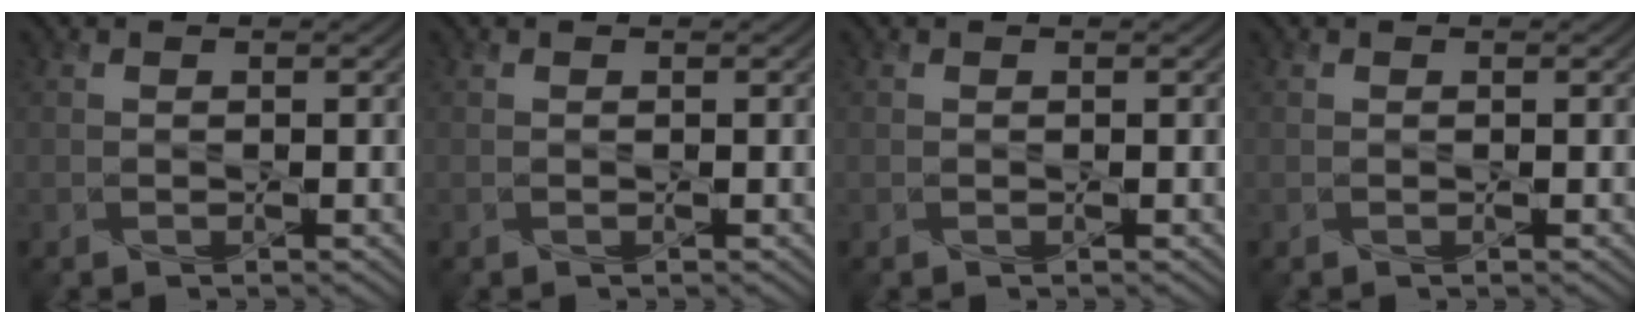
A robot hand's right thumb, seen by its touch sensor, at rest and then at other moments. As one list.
[{"total": 0.0}, {"total": 0.0}, {"total": 0.0}]